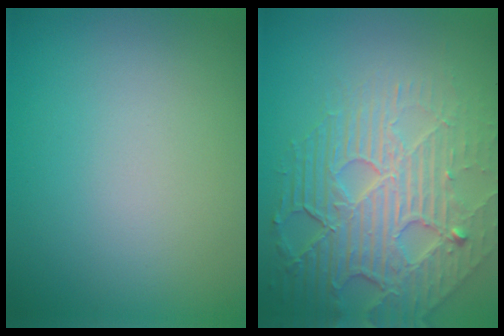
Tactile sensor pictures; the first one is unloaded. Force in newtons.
{"total": 8.2, "press": 5.7, "slide": 5.9}